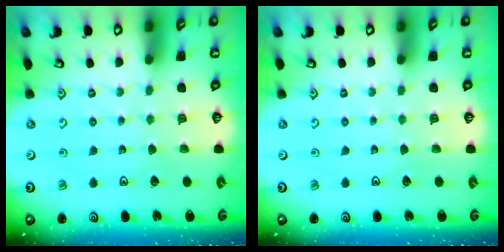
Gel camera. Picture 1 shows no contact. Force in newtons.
{"total": 0.0}